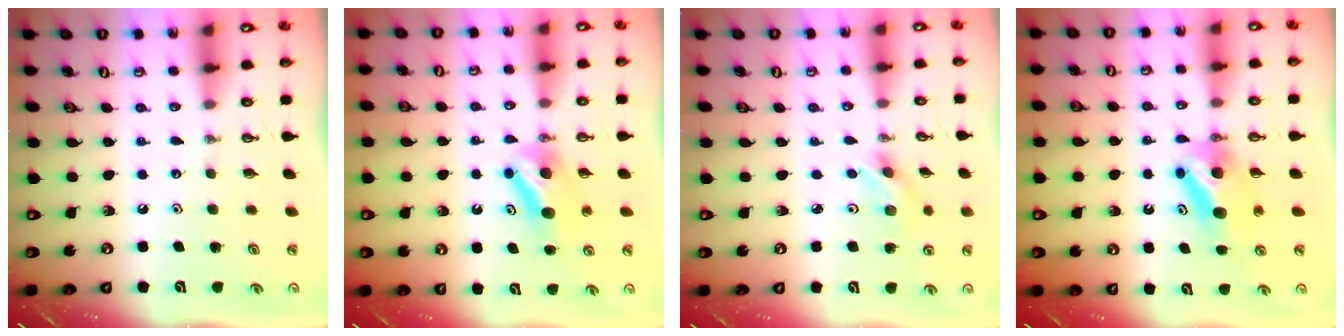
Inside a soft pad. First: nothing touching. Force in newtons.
{"total": 8.1, "press": 7.9, "slide": 1.6}
{"total": 2.7, "press": 2.7, "slide": 0.3}
{"total": 7.2, "press": 6.8, "slide": 2.3}